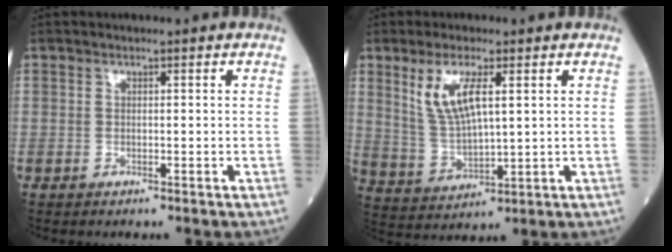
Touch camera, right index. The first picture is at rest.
{"total": 8.0, "force": [3.2, 2.1, 7.1], "torque": [-0.152, -0.001, 0.073]}